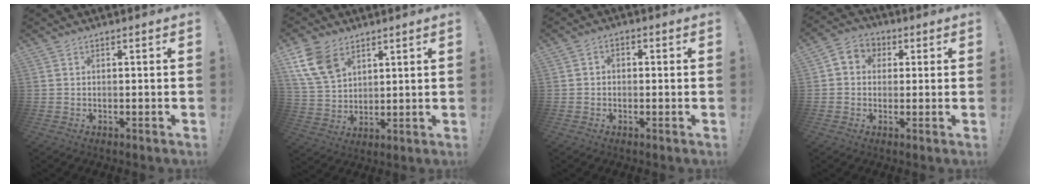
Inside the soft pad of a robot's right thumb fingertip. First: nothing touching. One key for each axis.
{"total": 12.6, "fx": 7.1, "fy": 8.5, "fz": 6.1, "tx": -0.122, "ty": -0.026, "tz": 0.144}
{"total": 2.1, "fx": -1.1, "fy": 1.5, "fz": 1.0, "tx": -0.020, "ty": 0.011, "tz": -0.019}
{"total": 5.3, "fx": -0.3, "fy": 5.0, "fz": 1.9, "tx": -0.026, "ty": 0.014, "tz": -0.002}